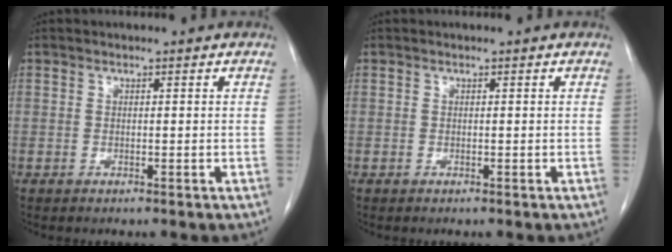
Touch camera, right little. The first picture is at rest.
{"total": 0.0}